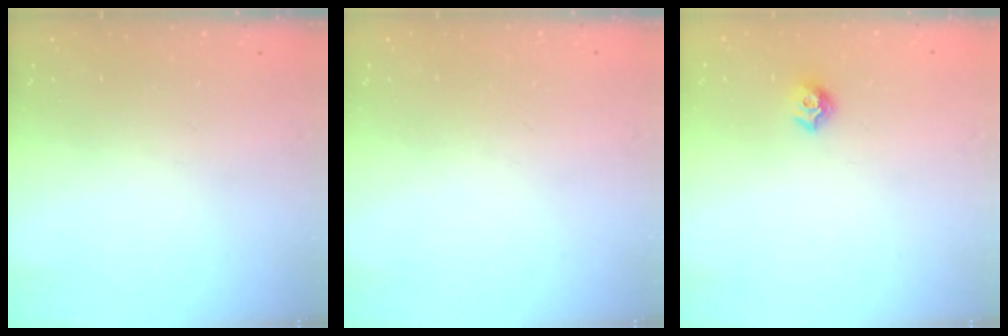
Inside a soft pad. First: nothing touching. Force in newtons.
{"total": 0.8, "press": 0.8, "slide": 0.0}
{"total": 7.9, "press": 7.8, "slide": 0.7}